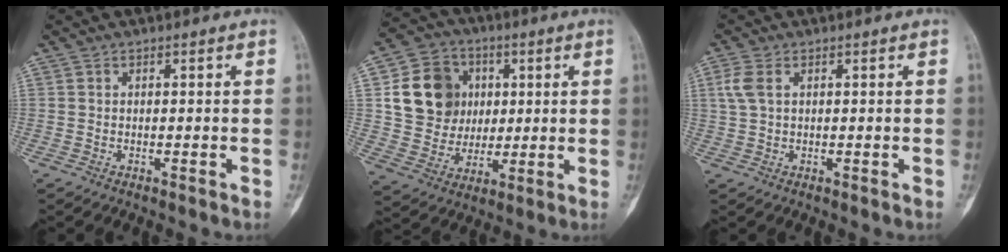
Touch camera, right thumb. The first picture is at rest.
{"total": 14.9, "force": [3.3, 12.8, 6.9], "torque": [-0.086, -0.001, 0.065]}
{"total": 3.6, "force": [1.1, 2.1, 2.7], "torque": [-0.078, 0.010, 0.025]}